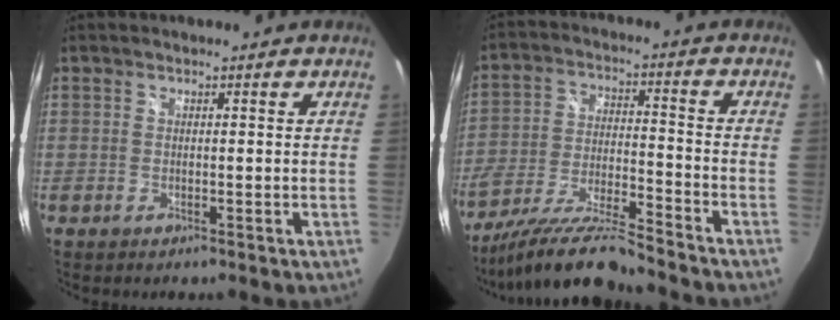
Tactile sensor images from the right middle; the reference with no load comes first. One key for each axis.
{"total": 13.8, "fx": -12.3, "fy": -0.1, "fz": 6.2, "tx": -0.124, "ty": -0.024, "tz": -0.226}